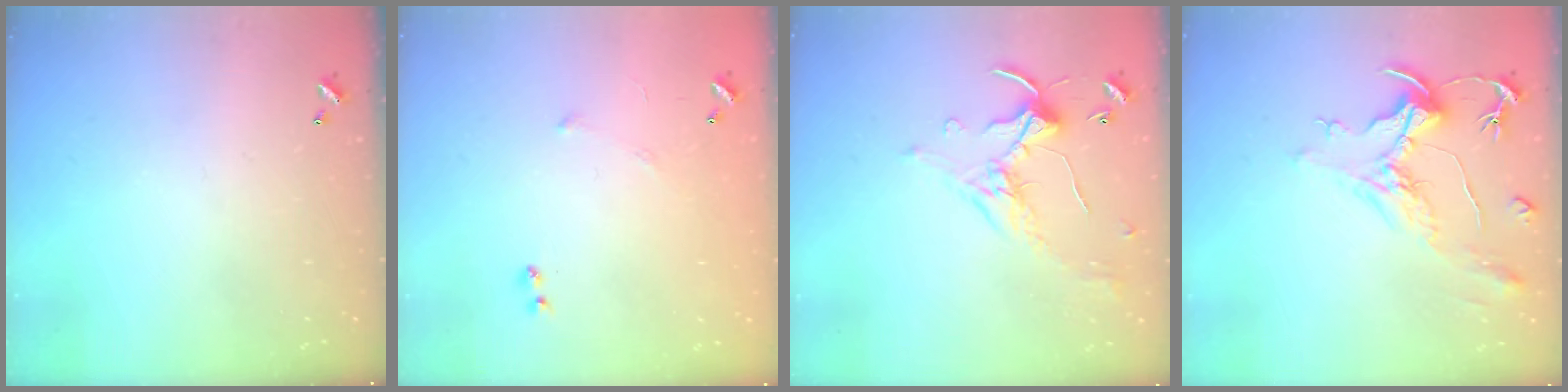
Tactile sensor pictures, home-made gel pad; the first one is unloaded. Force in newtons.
{"total": 5.2, "press": 5.1, "slide": 0.8}
{"total": 1.2, "press": 0.9, "slide": 0.9}
{"total": 2.2, "press": 1.7, "slide": 1.4}